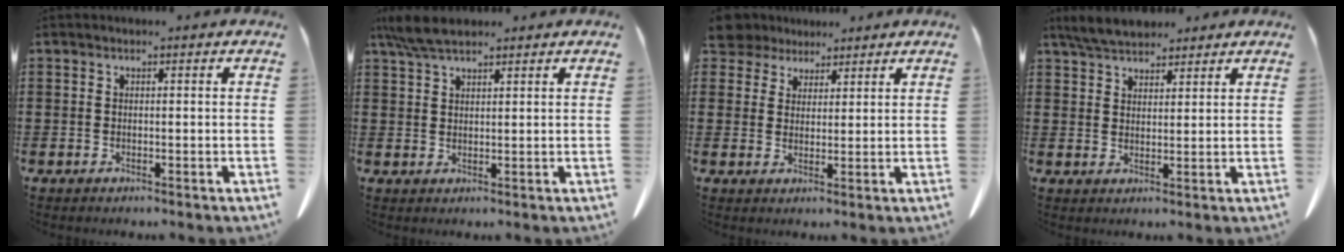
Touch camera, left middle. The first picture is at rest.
{"total": 5.2, "force": [4.0, 1.3, 3.1], "torque": [-0.070, -0.003, 0.077]}
{"total": 4.4, "force": [3.6, 2.3, 0.7], "torque": [-0.033, 0.000, 0.069]}
{"total": 5.0, "force": [4.5, 1.5, 1.7], "torque": [-0.046, -0.007, 0.086]}